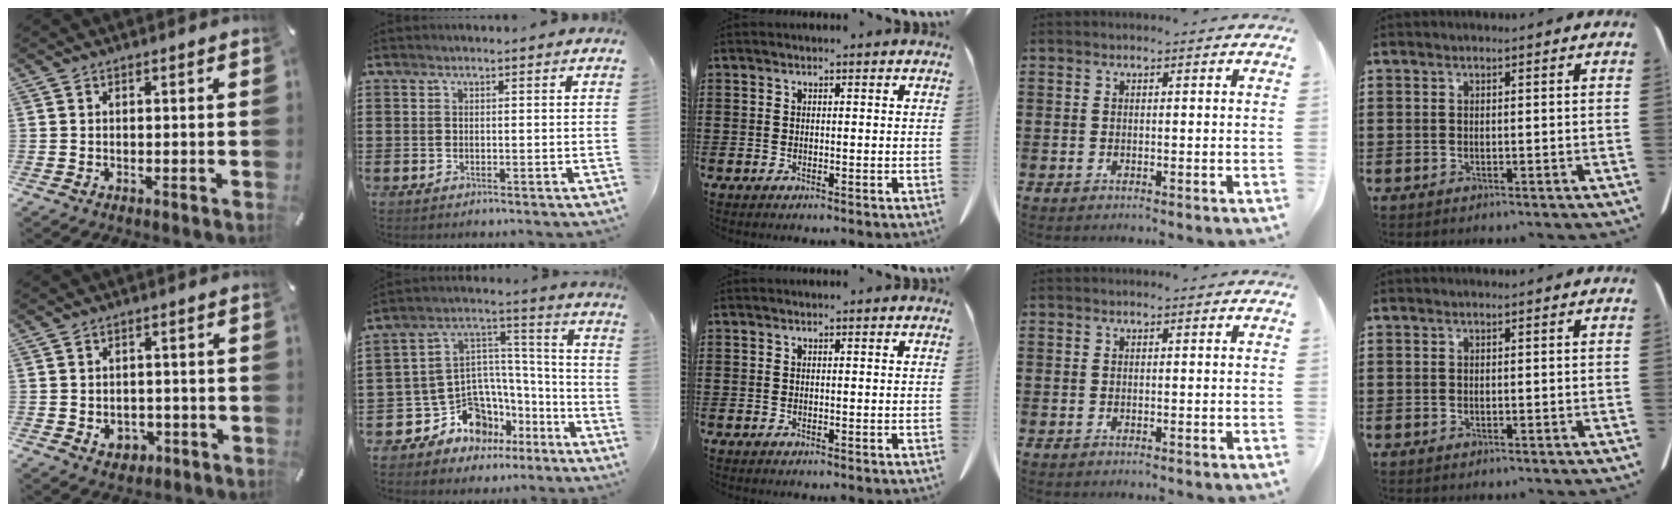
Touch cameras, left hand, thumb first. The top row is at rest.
{"thumb": {"total": 4.1, "force": [-1.1, 3.5, 1.9], "torque": [-0.024, -0.003, -0.022]}, "index": {"total": 9.7, "force": [-6.3, 7.1, 2.0], "torque": [-0.068, 0.000, -0.112]}}